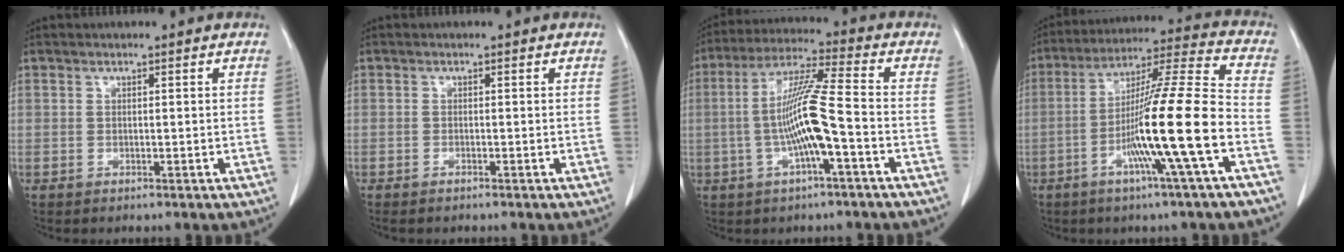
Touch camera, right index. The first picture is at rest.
{"total": 0.9, "force": [-0.8, 0.1, 0.4], "torque": [-0.011, -0.001, -0.012]}
{"total": 11.0, "force": [-2.1, 0.0, 10.8], "torque": [-0.210, 0.011, -0.045]}
{"total": 16.0, "force": [-5.0, -1.6, 15.1], "torque": [-0.263, -0.001, -0.096]}